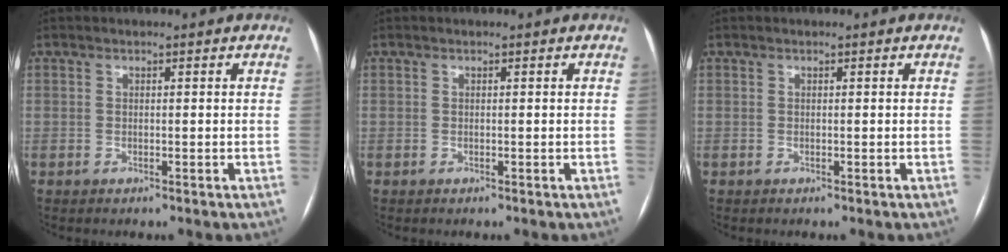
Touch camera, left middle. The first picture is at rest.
{"total": 0.0}
{"total": 0.0}